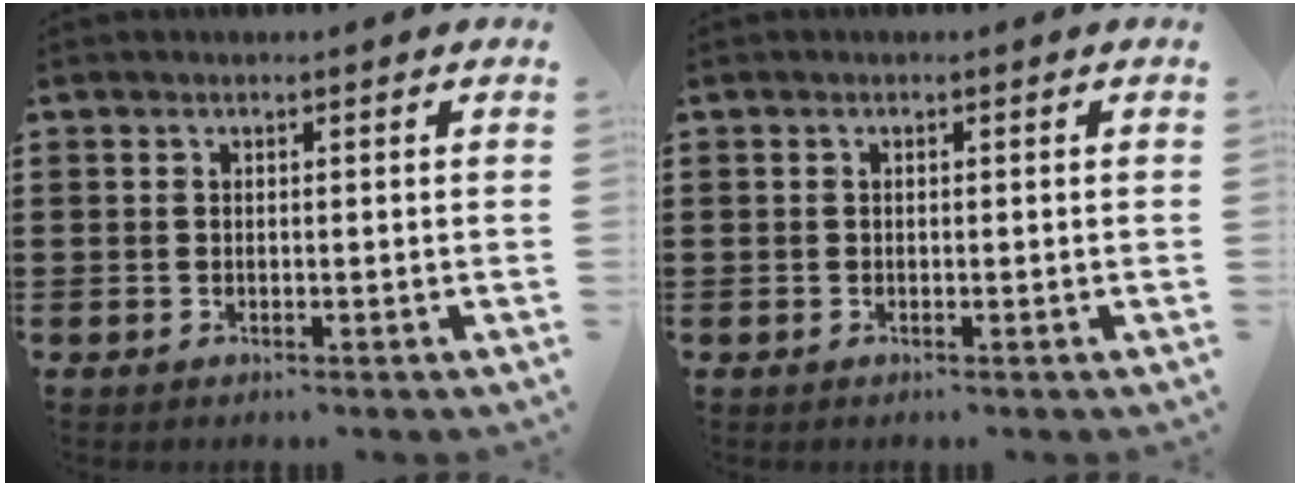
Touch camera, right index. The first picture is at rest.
{"total": 0.0}